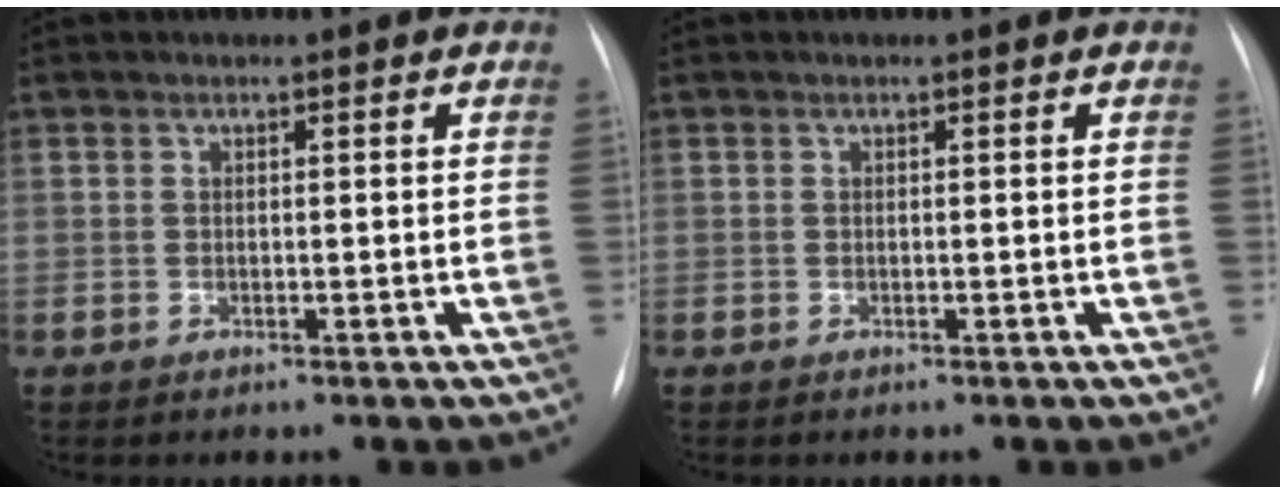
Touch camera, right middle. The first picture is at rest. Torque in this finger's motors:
{"motor_torque": [0.26, -0.21, 0.04, 0.00]}